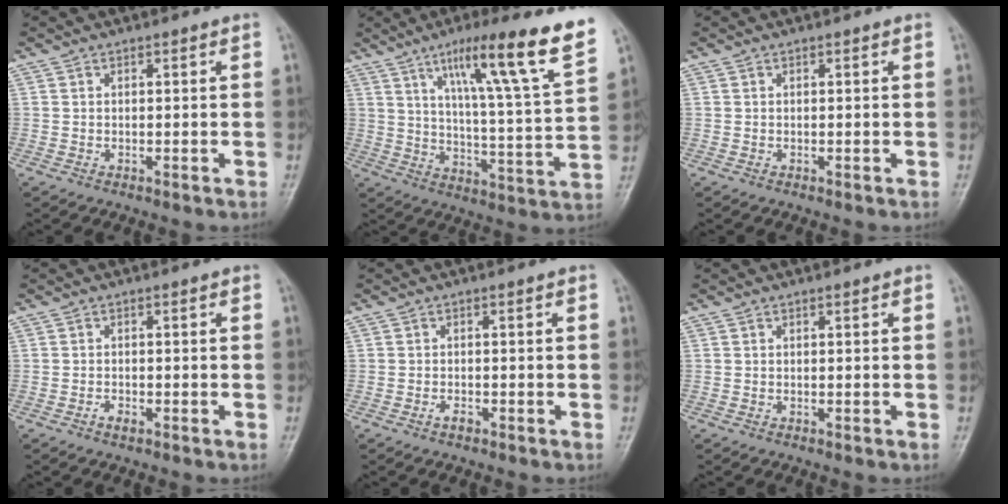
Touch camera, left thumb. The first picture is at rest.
{"total": 20.1, "force": [11.5, 1.4, 16.5], "torque": [-0.229, -0.043, 0.171]}
{"total": 0.0}
{"total": 1.4, "force": [-0.8, 0.7, 0.9], "torque": [-0.016, 0.004, -0.017]}
{"total": 1.3, "force": [-0.8, 0.6, 0.8], "torque": [-0.013, 0.004, -0.016]}
{"total": 0.0}